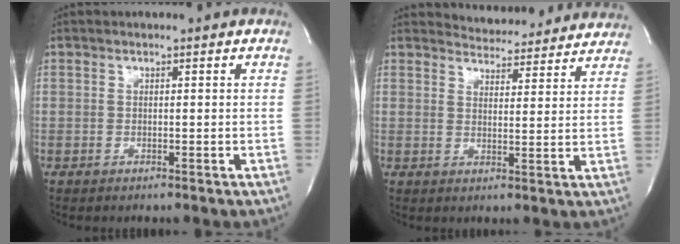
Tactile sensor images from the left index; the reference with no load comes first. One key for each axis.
{"total": 11.5, "fx": 11.3, "fy": 2.3, "fz": 1.0, "tx": -0.001, "ty": -0.003, "tz": 0.127}